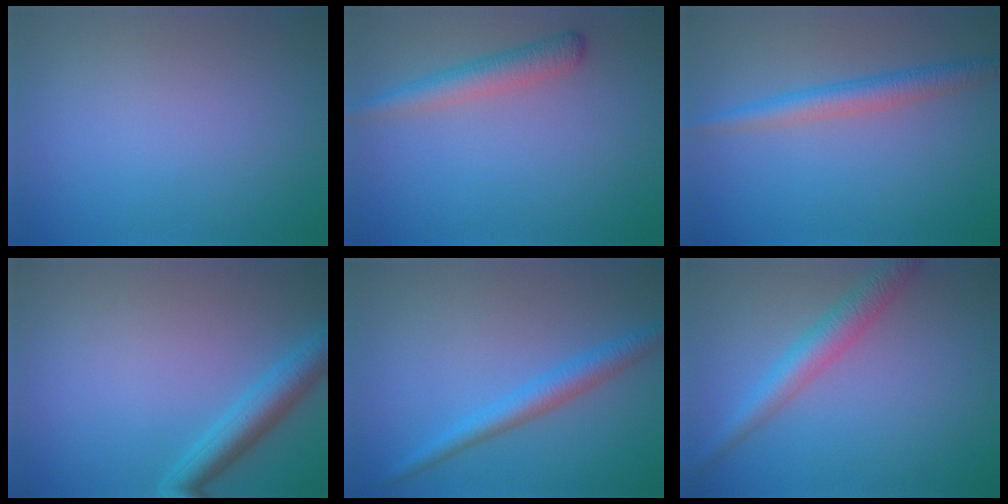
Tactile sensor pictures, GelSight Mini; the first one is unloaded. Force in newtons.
{"total": 2.8, "press": 2.8, "slide": 0.2}
{"total": 2.9, "press": 2.9, "slide": 0.1}
{"total": 3.6, "press": 3.6, "slide": 0.1}
{"total": 3.0, "press": 3.0, "slide": 0.2}
{"total": 3.5, "press": 3.5, "slide": 0.0}